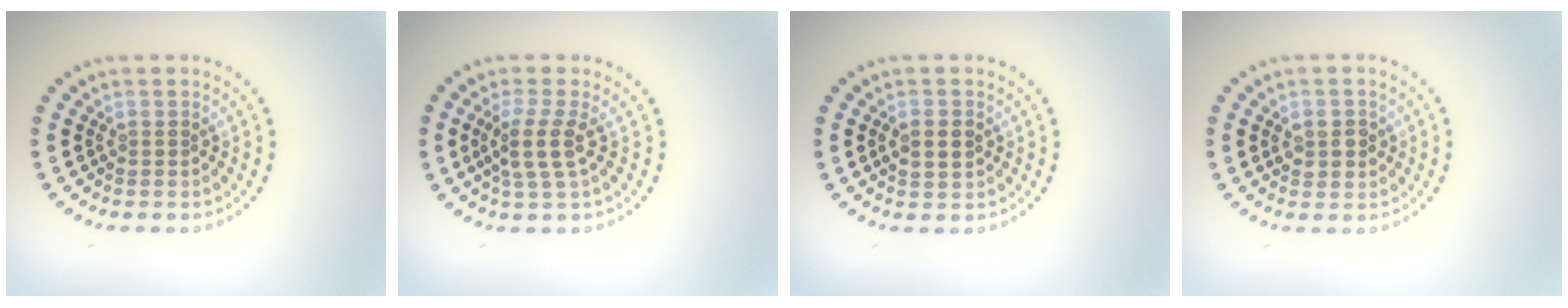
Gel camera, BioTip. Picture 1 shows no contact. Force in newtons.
{"total": 2.9, "press": 2.4, "slide": 1.7}
{"total": 1.7, "press": 1.7, "slide": 0.1}
{"total": 1.9, "press": 1.9, "slide": 0.3}